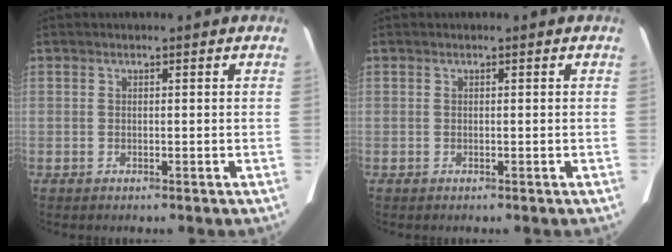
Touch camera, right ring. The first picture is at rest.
{"total": 0.0}